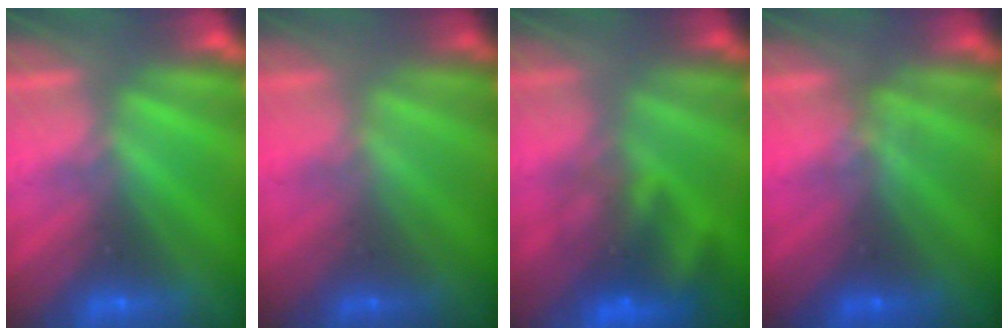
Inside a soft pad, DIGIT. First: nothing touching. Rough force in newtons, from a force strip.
{"total": 1.7}
{"total": 6.7}
{"total": 1.2}